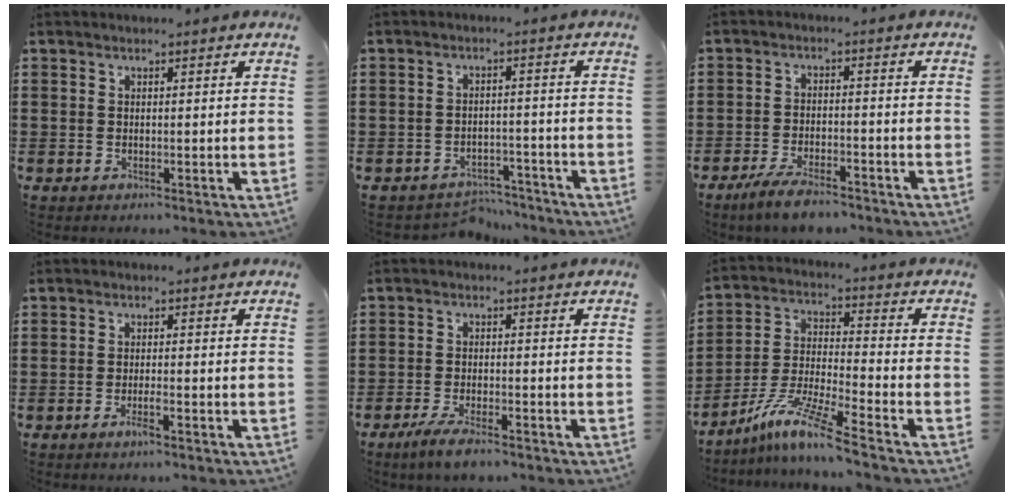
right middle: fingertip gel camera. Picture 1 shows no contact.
{"total": 3.4, "force": [-3.3, 0.8, -0.2], "torque": [-0.006, 0.000, -0.071]}
{"total": 4.8, "force": [-4.0, 0.9, 2.4], "torque": [-0.054, -0.003, -0.078]}
{"total": 2.0, "force": [-1.2, 0.2, 1.6], "torque": [-0.027, -0.001, -0.021]}
{"total": 3.8, "force": [-2.9, 0.5, 2.3], "torque": [-0.053, -0.004, -0.057]}
{"total": 9.9, "force": [-7.8, -0.1, 6.1], "torque": [-0.135, -0.010, -0.157]}